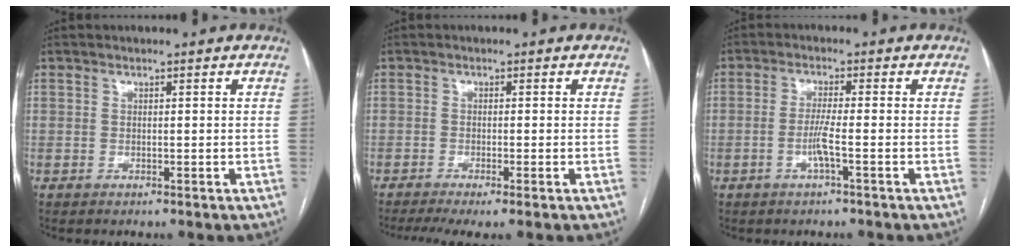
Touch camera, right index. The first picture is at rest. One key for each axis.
{"total": 5.7, "fx": -4.0, "fy": 0.3, "fz": 4.0, "tx": -0.065, "ty": -0.009, "tz": -0.066}
{"total": 3.3, "fx": -1.1, "fy": -0.3, "fz": 3.1, "tx": -0.063, "ty": -0.003, "tz": -0.025}